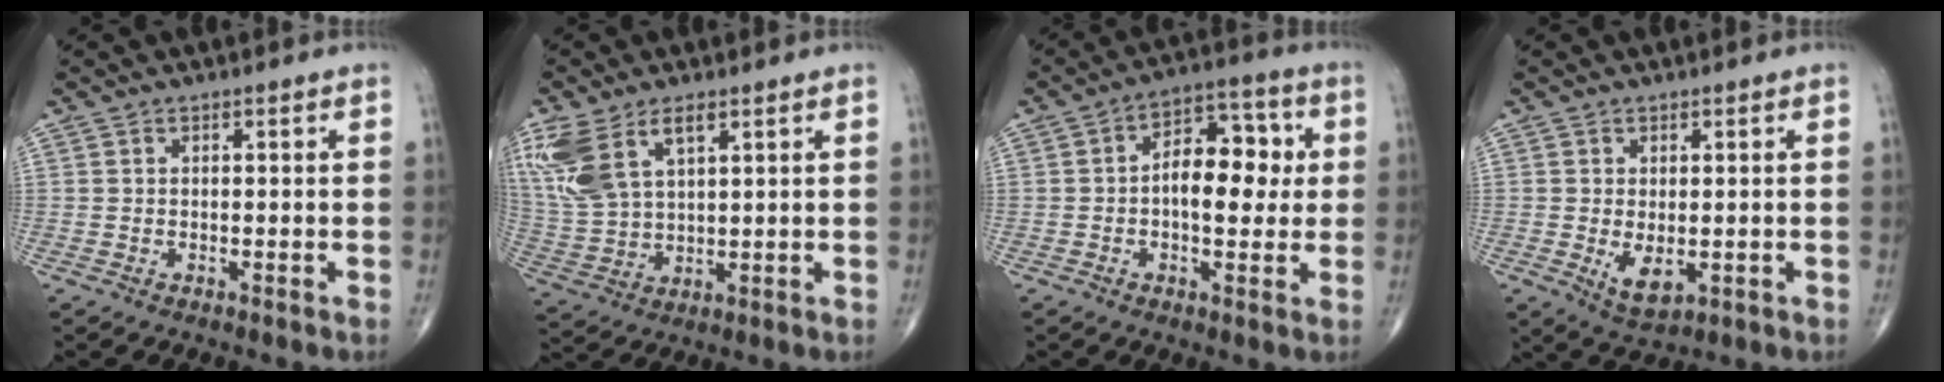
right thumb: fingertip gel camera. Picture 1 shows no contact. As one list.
[{"total": 12.8, "force": [6.4, 6.2, 9.1], "torque": [-0.206, -0.008, 0.139]}, {"total": 11.1, "force": [0.4, 6.3, 9.1], "torque": [-0.111, 0.023, 0.002]}, {"total": 4.7, "force": [-0.7, 2.5, 4.0], "torque": [-0.061, -0.013, 0.001]}]